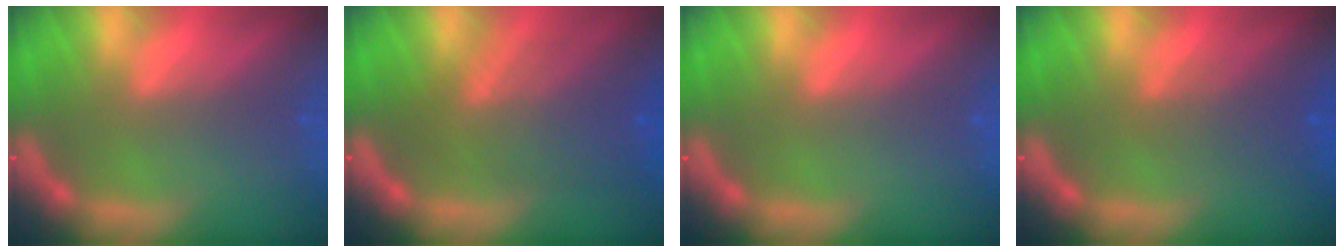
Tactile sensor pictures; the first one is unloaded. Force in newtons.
{"total": 7.1}
{"total": 0.0}
{"total": 3.1}